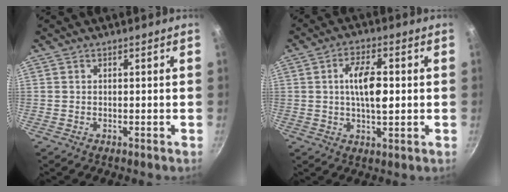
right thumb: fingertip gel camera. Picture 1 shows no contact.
{"total": 8.6, "force": [0.8, 3.7, 7.7], "torque": [-0.129, 0.002, 0.011]}